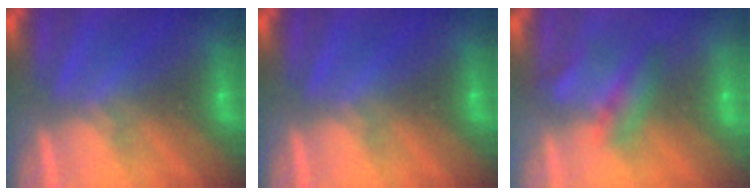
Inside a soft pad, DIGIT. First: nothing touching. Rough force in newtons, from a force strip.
{"total": 0.0}
{"total": 2.3}